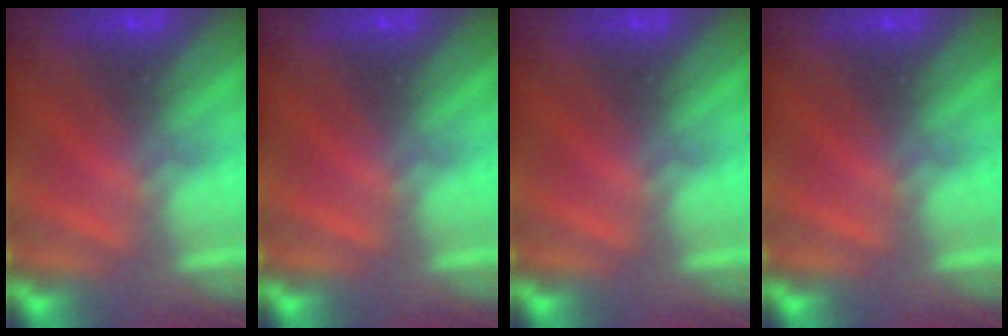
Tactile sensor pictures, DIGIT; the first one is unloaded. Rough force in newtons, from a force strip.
{"total": 0.0}
{"total": 0.0}
{"total": 0.0}